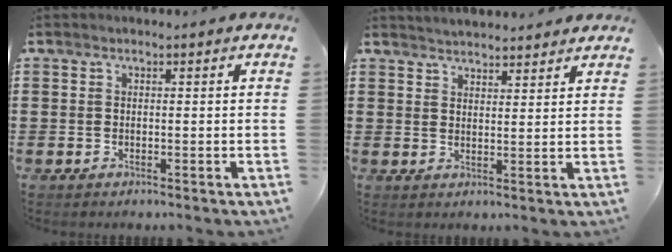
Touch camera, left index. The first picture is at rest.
{"total": 2.8, "force": [2.8, -0.1, -0.2], "torque": [-0.004, -0.009, 0.052]}